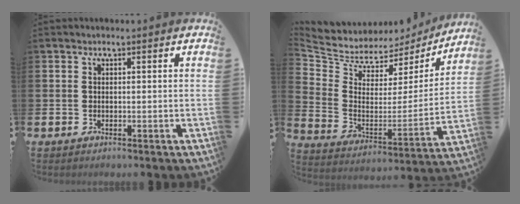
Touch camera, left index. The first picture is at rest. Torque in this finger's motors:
{"motor_torque": [0.18, -1.48, -0.03, 0.01]}